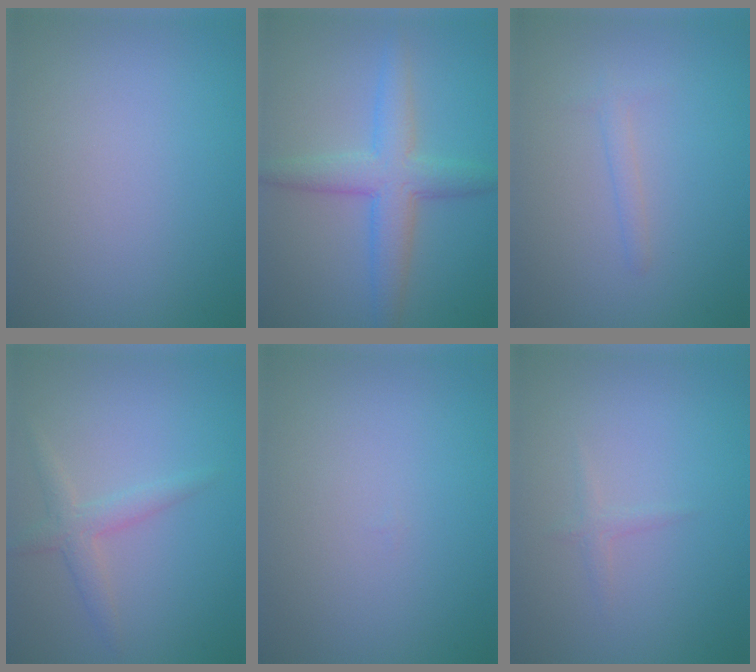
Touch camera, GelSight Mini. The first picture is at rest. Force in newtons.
{"total": 4.8, "press": 4.8, "slide": 0.1}
{"total": 1.0, "press": 1.0, "slide": 0.0}
{"total": 2.2, "press": 2.1, "slide": 0.1}
{"total": 0.0}
{"total": 0.8, "press": 0.8, "slide": 0.0}